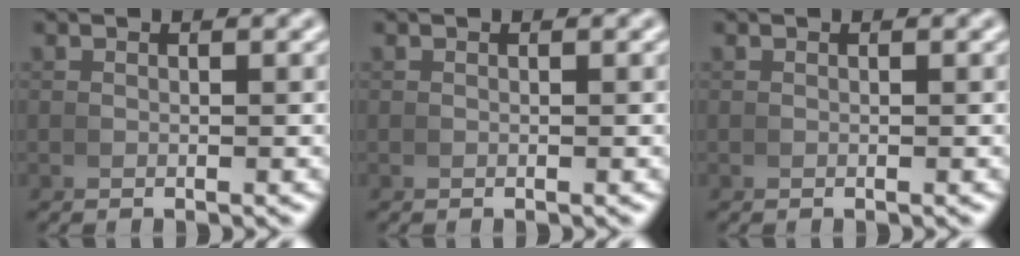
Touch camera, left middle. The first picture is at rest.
{"total": 0.0}
{"total": 0.0}